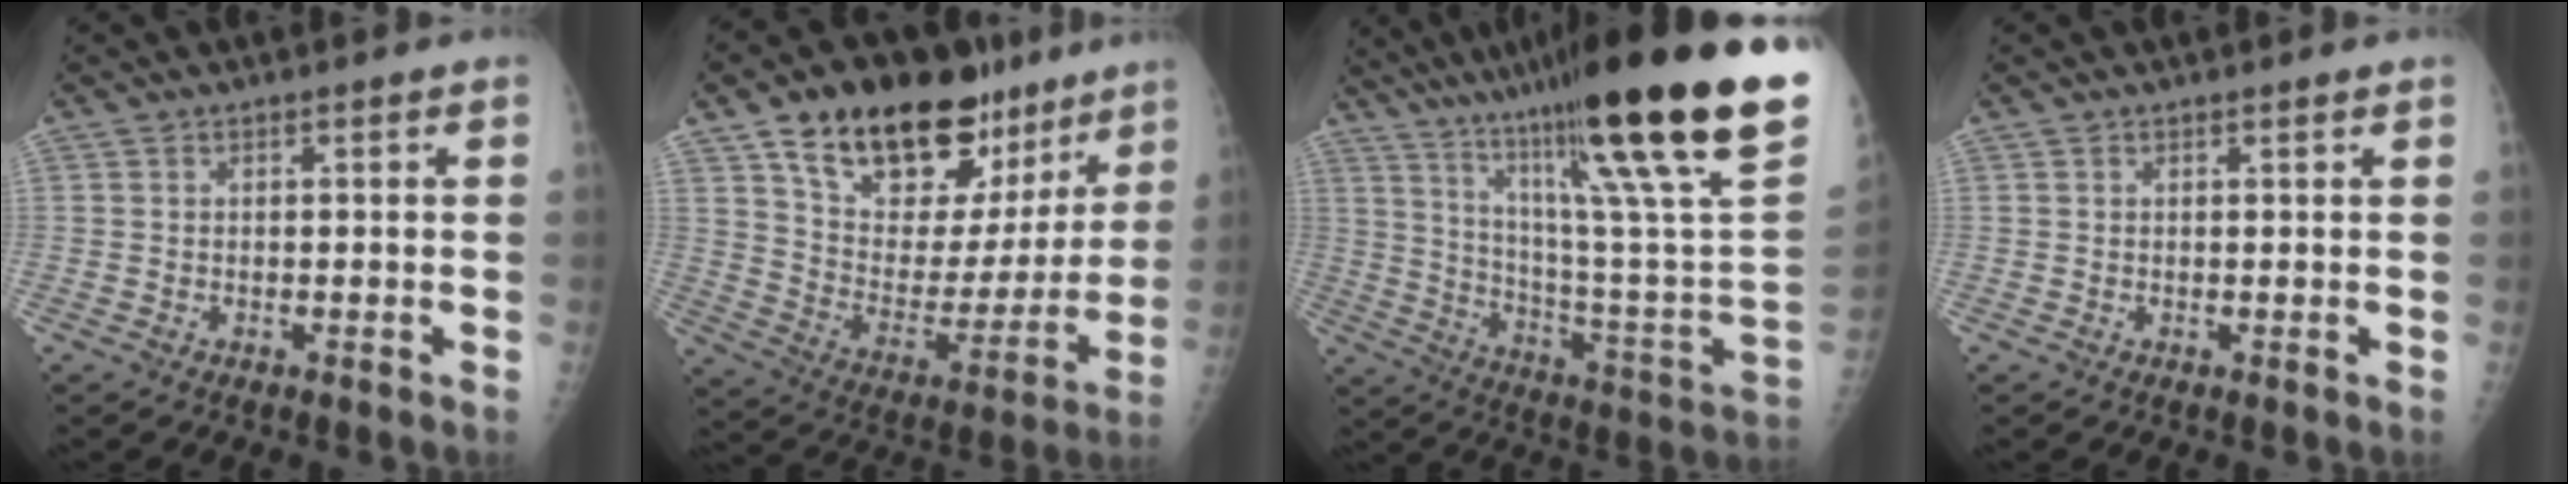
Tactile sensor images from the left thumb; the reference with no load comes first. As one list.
[{"total": 26.1, "force": [16.6, 13.8, 14.7], "torque": [-0.187, -0.046, 0.271]}, {"total": 34.8, "force": [22.2, 2.9, 26.6], "torque": [-0.345, -0.084, 0.346]}, {"total": 0.5, "force": [0.4, 0.0, 0.3], "torque": [-0.008, -0.001, 0.009]}]